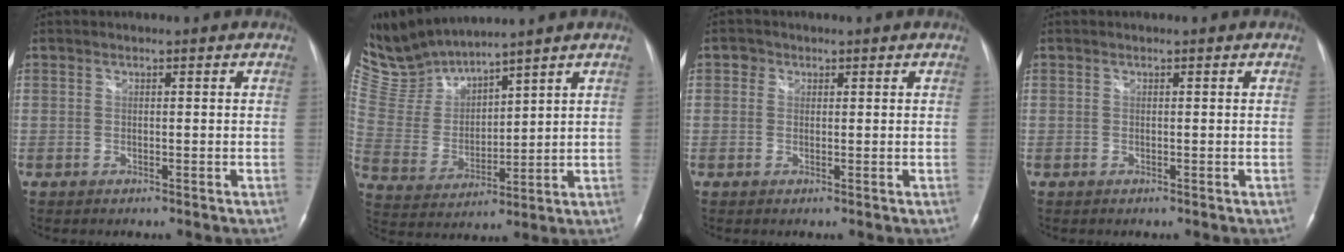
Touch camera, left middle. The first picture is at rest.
{"total": 8.7, "force": [8.7, -0.3, 0.3], "torque": [-0.040, 0.006, 0.202]}
{"total": 1.3, "force": [0.5, 1.2, 0.3], "torque": [0.003, 0.006, 0.004]}
{"total": 0.0}